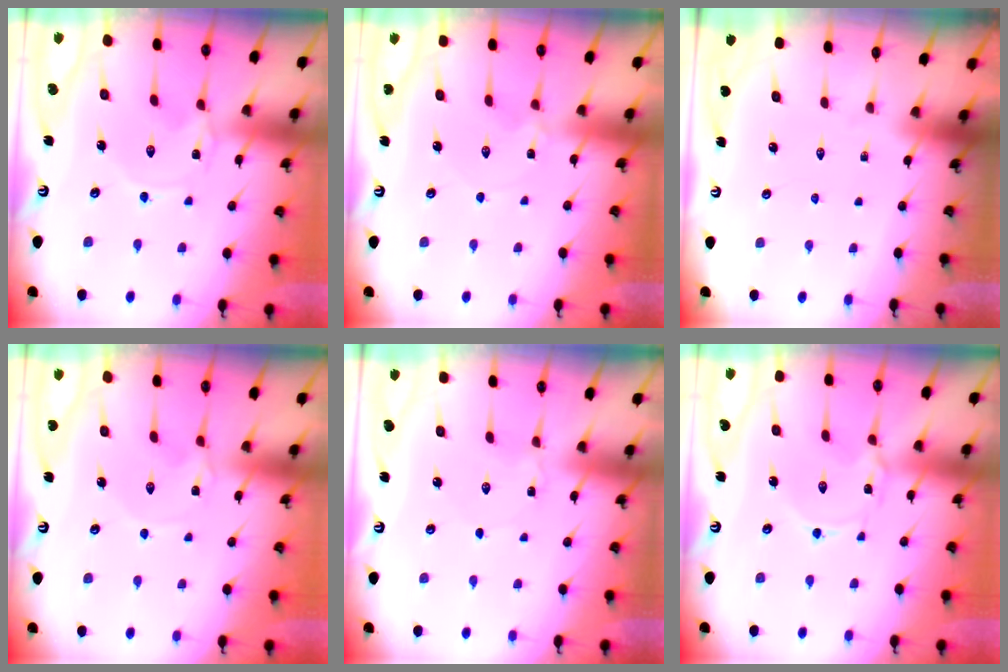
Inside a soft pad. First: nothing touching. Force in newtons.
{"total": 0.8, "press": 0.7, "slide": 0.3}
{"total": 0.0}
{"total": 0.7, "press": 0.6, "slide": 0.3}
{"total": 2.2, "press": 2.2, "slide": 0.2}
{"total": 1.6, "press": 1.6, "slide": 0.3}